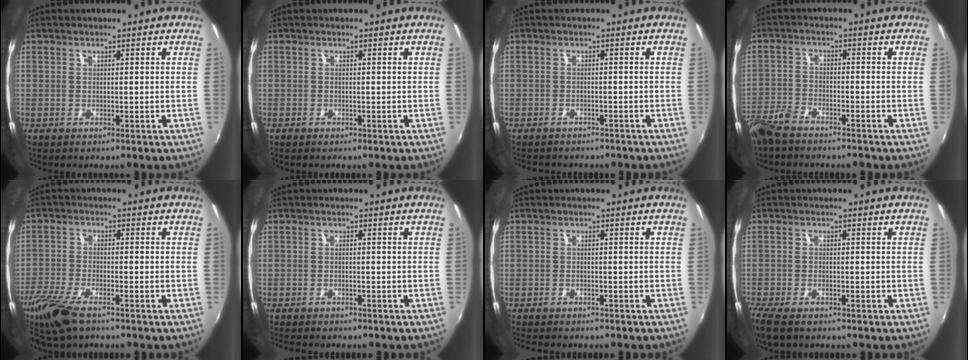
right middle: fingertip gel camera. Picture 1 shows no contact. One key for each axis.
{"total": 0.5, "fx": -0.5, "fy": 0.2, "fz": 0.1, "tx": -0.003, "ty": -0.003, "tz": -0.011}
{"total": 5.6, "fx": -5.0, "fy": 2.0, "fz": 1.8, "tx": -0.045, "ty": -0.016, "tz": -0.071}
{"total": 7.4, "fx": -6.0, "fy": 2.6, "fz": 3.3, "tx": -0.087, "ty": -0.013, "tz": -0.122}
{"total": 10.0, "fx": -7.0, "fy": 3.2, "fz": 6.3, "tx": -0.159, "ty": -0.030, "tz": -0.142}
{"total": 5.0, "fx": -4.5, "fy": 1.3, "fz": 1.8, "tx": -0.047, "ty": -0.018, "tz": -0.070}
{"total": 4.7, "fx": -4.1, "fy": 1.3, "fz": 1.7, "tx": -0.045, "ty": -0.017, "tz": -0.065}
{"total": 6.4, "fx": -4.9, "fy": 2.1, "fz": 3.6, "tx": -0.092, "ty": -0.029, "tz": -0.095}